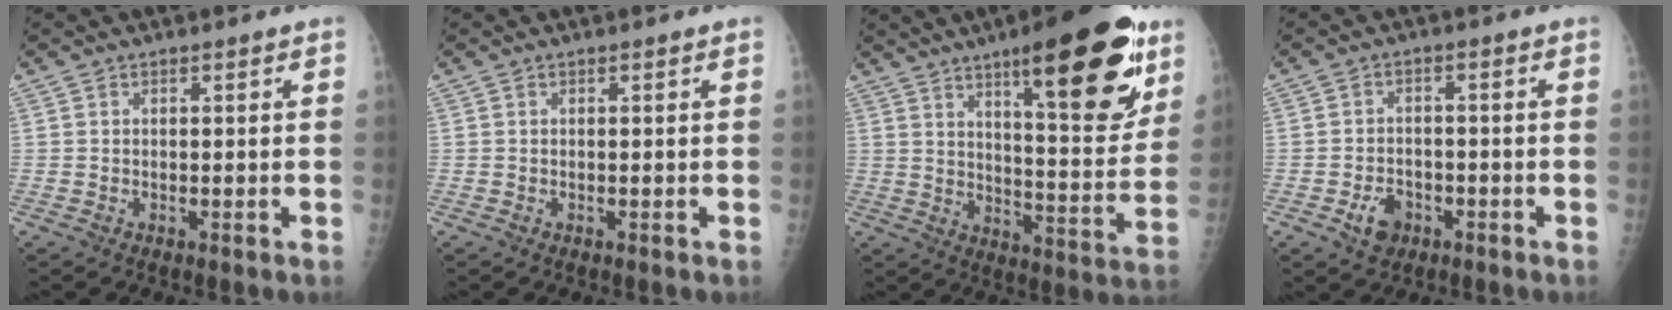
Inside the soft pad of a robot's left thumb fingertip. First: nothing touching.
{"total": 0.0}
{"total": 23.3, "force": [13.0, 6.5, 18.3], "torque": [-0.222, -0.060, 0.190]}
{"total": 4.7, "force": [-2.3, 3.5, 2.3], "torque": [-0.025, 0.013, -0.034]}